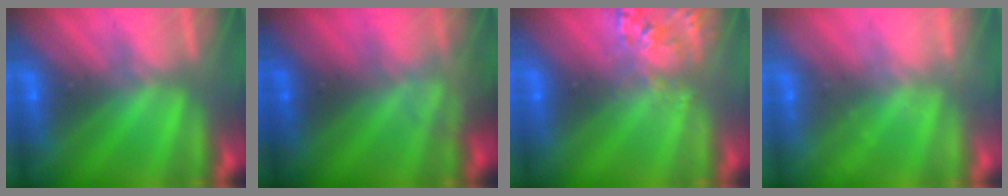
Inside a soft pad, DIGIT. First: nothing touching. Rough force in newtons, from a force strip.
{"total": 2.3}
{"total": 2.7}
{"total": 2.1}